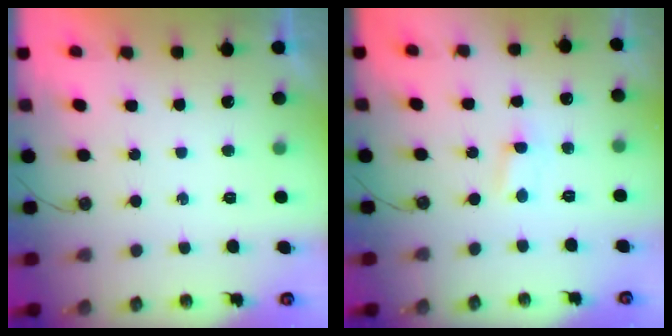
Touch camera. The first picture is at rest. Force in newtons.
{"total": 0.0}